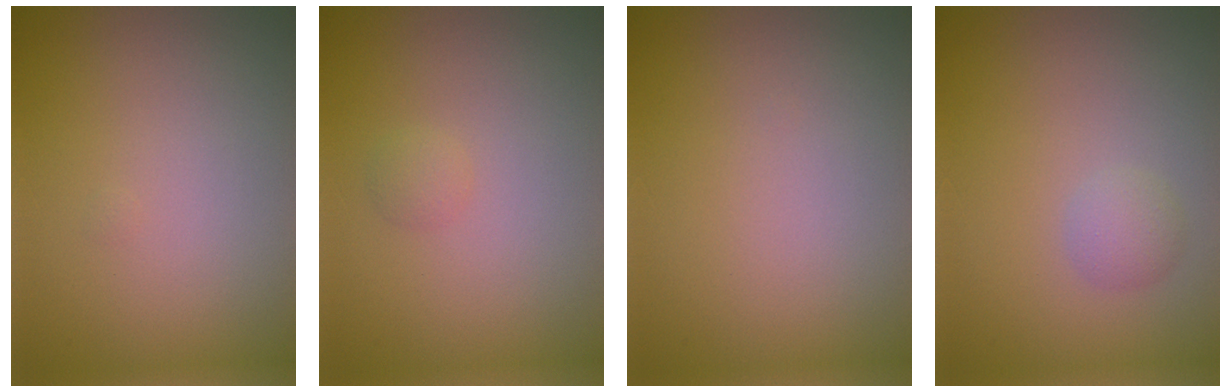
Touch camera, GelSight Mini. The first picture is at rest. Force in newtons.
{"total": 0.8, "press": 0.8, "slide": 0.1}
{"total": 0.0}
{"total": 1.4, "press": 1.4, "slide": 0.1}